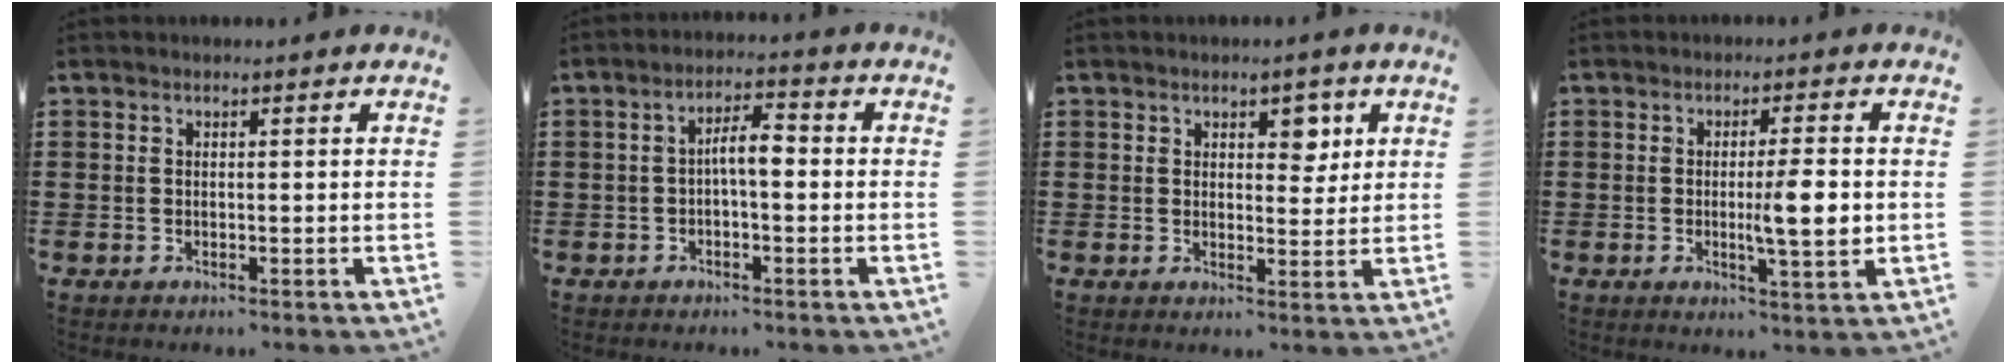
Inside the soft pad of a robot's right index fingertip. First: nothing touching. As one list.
[{"total": 4.0, "force": [-0.4, 1.1, 3.8], "torque": [-0.072, 0.011, -0.011]}, {"total": 3.7, "force": [1.9, 2.2, 2.3], "torque": [-0.020, -0.002, 0.026]}, {"total": 6.5, "force": [-0.2, 1.1, 6.4], "torque": [-0.096, -0.008, -0.009]}]